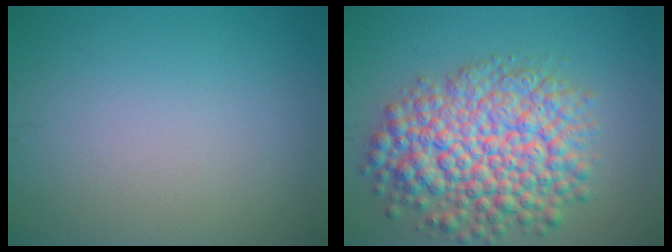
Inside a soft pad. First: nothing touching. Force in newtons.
{"total": 9.6, "press": 9.6, "slide": 0.4}